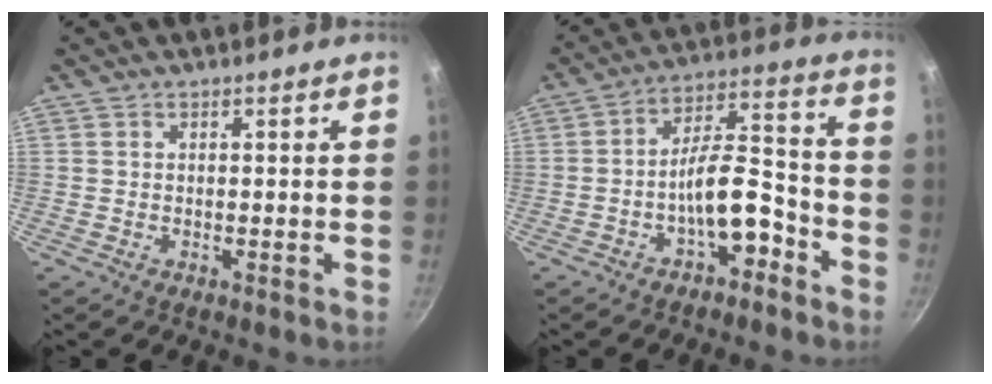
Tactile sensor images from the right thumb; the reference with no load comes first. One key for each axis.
{"total": 10.8, "fx": -5.1, "fy": 4.7, "fz": 8.3, "tx": -0.110, "ty": 0.068, "tz": -0.079}